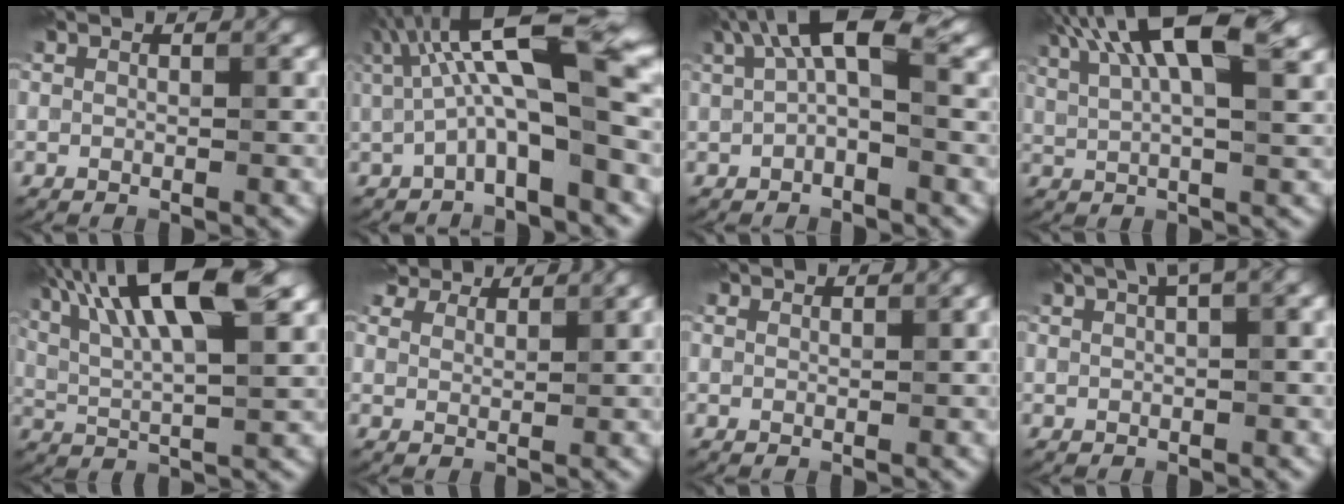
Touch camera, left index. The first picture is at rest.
{"total": 9.3, "force": [1.4, 2.4, 8.9], "torque": [-0.142, 0.017, 0.014]}
{"total": 5.2, "force": [1.6, 1.8, 4.7], "torque": [-0.077, 0.012, 0.017]}
{"total": 10.1, "force": [5.0, 3.1, 8.3], "torque": [-0.137, 0.025, 0.075]}
{"total": 11.4, "force": [5.1, 3.1, 9.7], "torque": [-0.163, 0.015, 0.081]}
{"total": 5.2, "force": [4.3, 2.2, 2.0], "torque": [-0.048, 0.009, 0.072]}
{"total": 0.8, "force": [0.7, 0.2, 0.2], "torque": [-0.003, -0.001, 0.010]}
{"total": 3.5, "force": [1.8, 0.7, 2.9], "torque": [-0.039, 0.013, 0.028]}